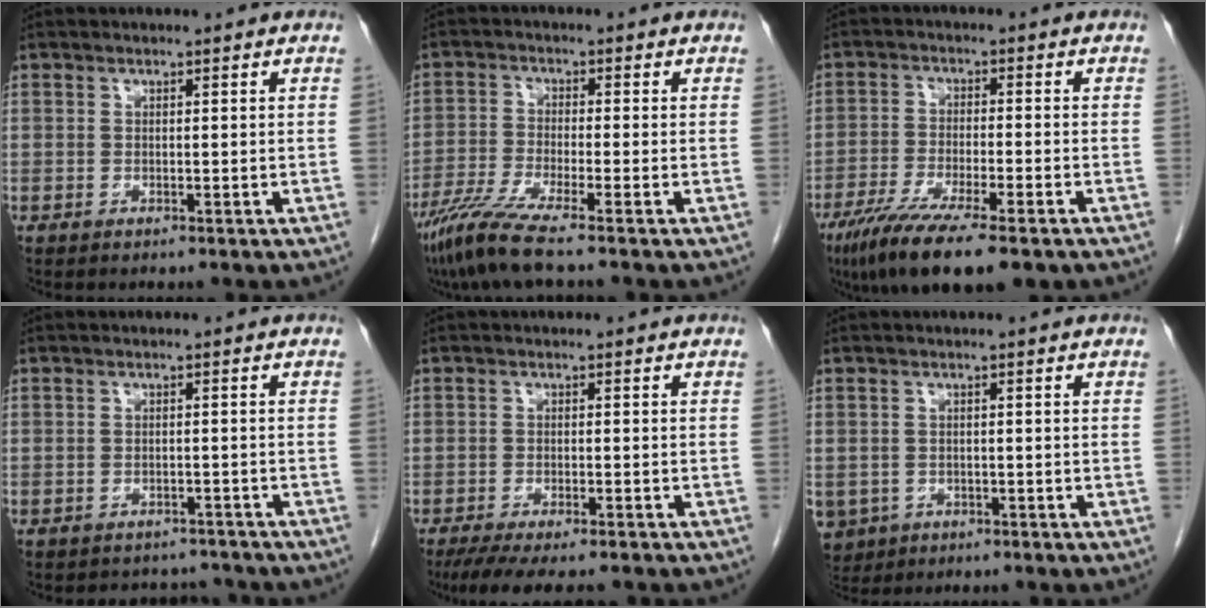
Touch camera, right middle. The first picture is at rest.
{"total": 7.0, "force": [-5.3, -0.8, 4.4], "torque": [-0.093, -0.028, -0.107]}
{"total": 13.0, "force": [-8.9, 2.1, 9.3], "torque": [-0.159, -0.032, -0.142]}
{"total": 5.1, "force": [-4.8, 1.7, -0.2], "torque": [0.006, 0.012, -0.057]}
{"total": 9.9, "force": [-8.2, 1.8, 5.2], "torque": [-0.072, -0.012, -0.121]}
{"total": 6.0, "force": [-2.8, 5.1, 1.5], "torque": [-0.043, -0.001, -0.040]}